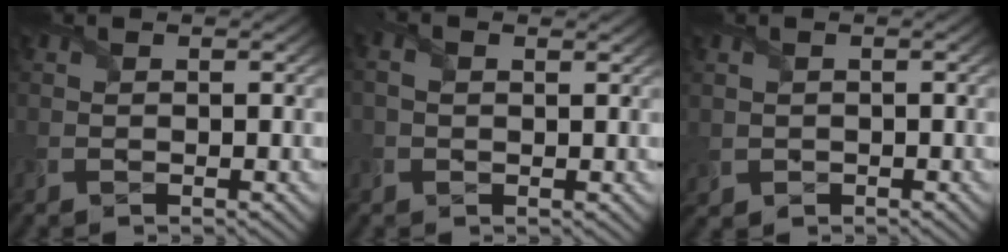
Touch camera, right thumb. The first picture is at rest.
{"total": 1.4, "force": [0.3, 0.7, 1.2], "torque": [-0.032, 0.003, 0.007]}
{"total": 1.3, "force": [0.1, 1.3, 0.2], "torque": [-0.021, -0.006, 0.003]}